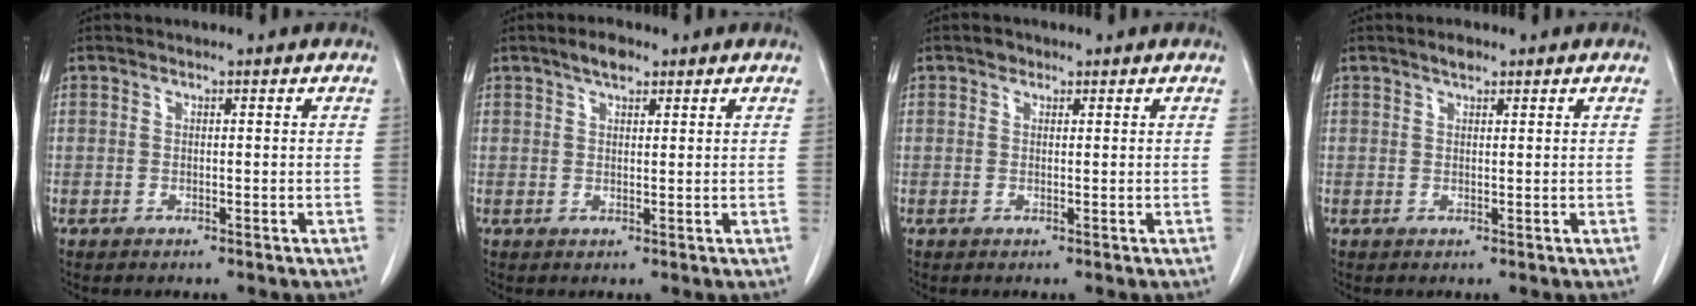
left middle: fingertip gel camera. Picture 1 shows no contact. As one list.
[{"total": 2.7, "force": [1.9, 1.1, 1.7], "torque": [-0.031, 0.006, 0.030]}, {"total": 1.0, "force": [0.6, 0.7, 0.2], "torque": [-0.003, 0.001, 0.006]}, {"total": 1.3, "force": [0.9, 0.5, 0.7], "torque": [-0.014, 0.003, 0.015]}]